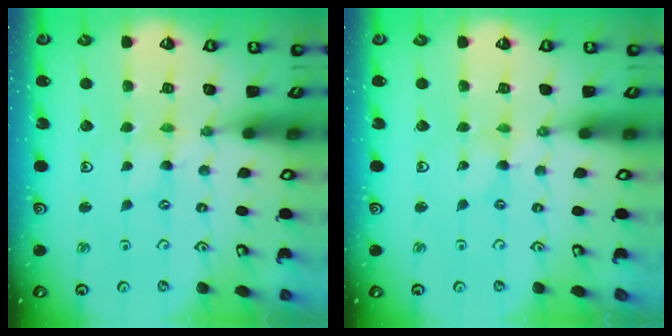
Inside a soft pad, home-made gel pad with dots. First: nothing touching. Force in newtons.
{"total": 0.0}